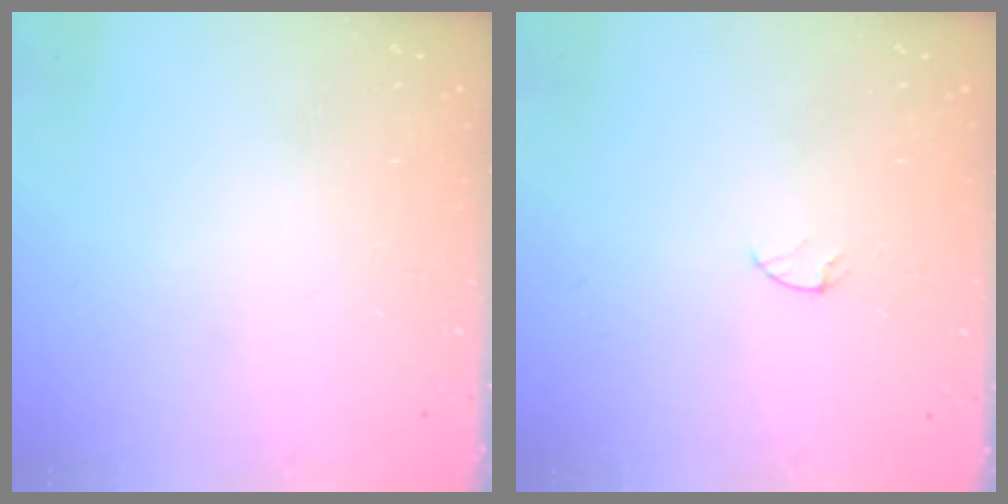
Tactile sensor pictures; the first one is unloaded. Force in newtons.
{"total": 2.9, "press": 2.9, "slide": 0.3}